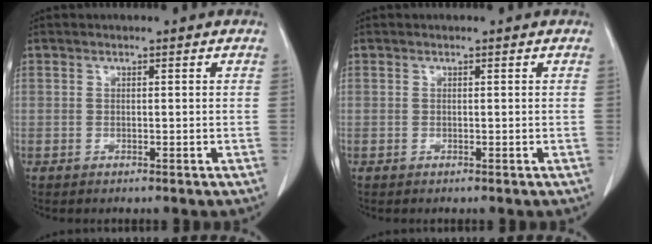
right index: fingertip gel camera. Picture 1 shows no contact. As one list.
[{"total": 0.0}]